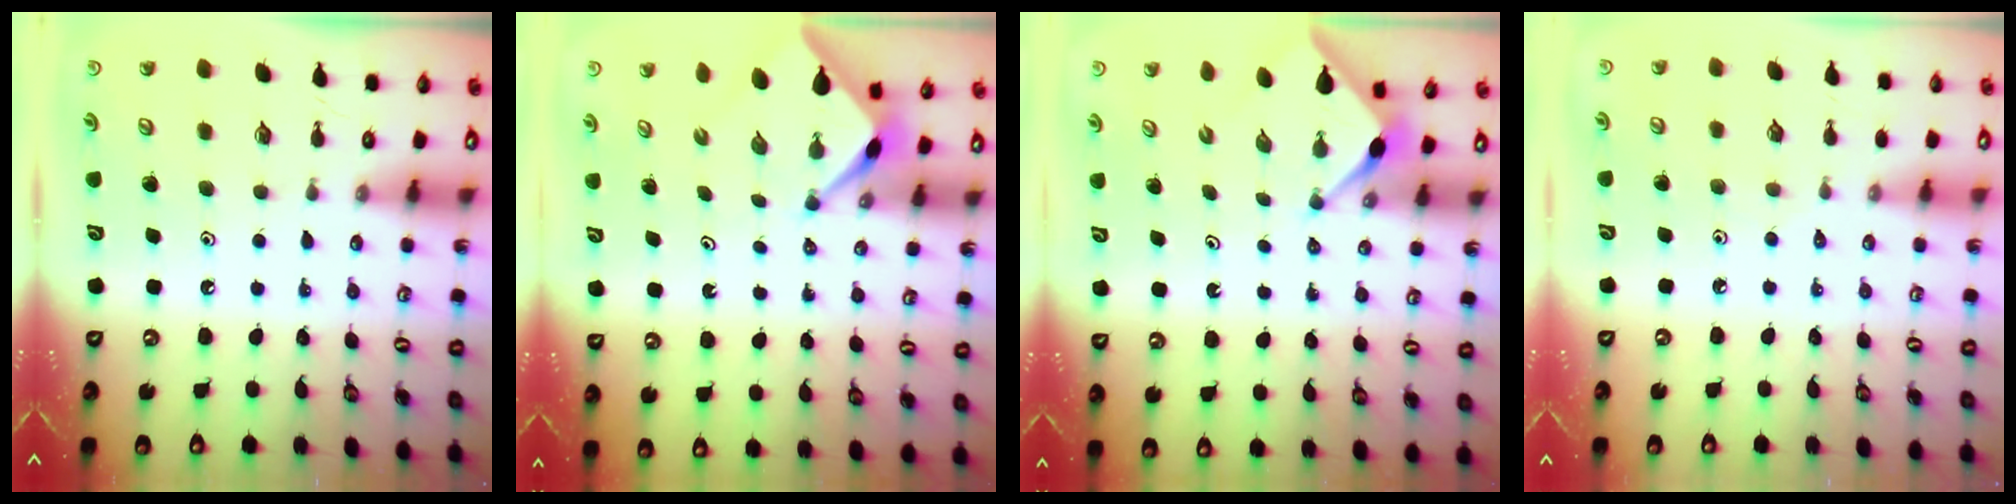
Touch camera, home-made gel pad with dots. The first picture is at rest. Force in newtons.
{"total": 2.6, "press": 2.6, "slide": 0.4}
{"total": 3.0, "press": 3.0, "slide": 0.4}
{"total": 2.5, "press": 2.5, "slide": 0.4}